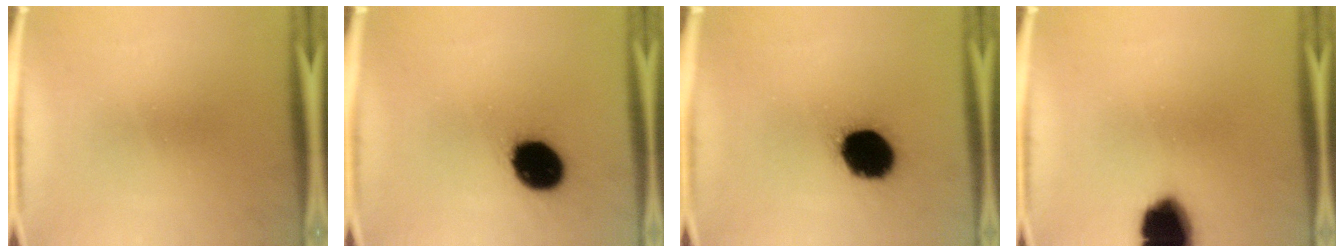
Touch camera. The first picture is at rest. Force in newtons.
{"total": 14.3}
{"total": 17.6}
{"total": 12.6}